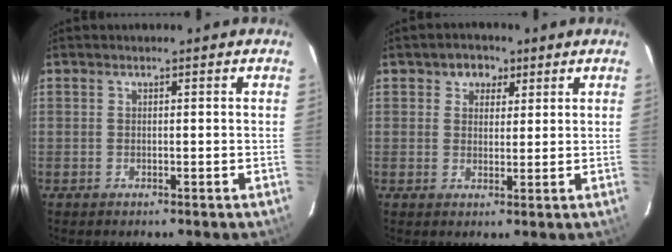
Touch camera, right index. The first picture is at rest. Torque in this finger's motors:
{"motor_torque": [0.03, 0.03, 0.12, 0.02]}